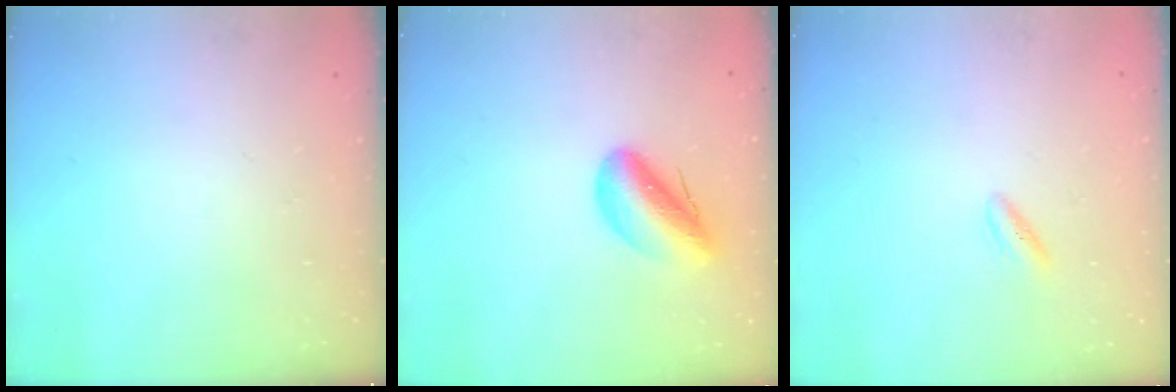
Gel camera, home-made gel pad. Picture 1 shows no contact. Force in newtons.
{"total": 11.3, "press": 10.8, "slide": 3.3}
{"total": 1.9, "press": 1.6, "slide": 1.0}